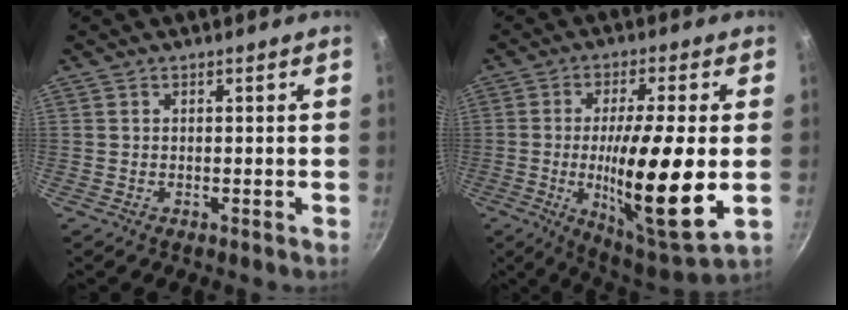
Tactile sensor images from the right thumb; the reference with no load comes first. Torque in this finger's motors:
{"motor_torque": [-0.57, 1.34, 1.15, -0.37, 0.21]}